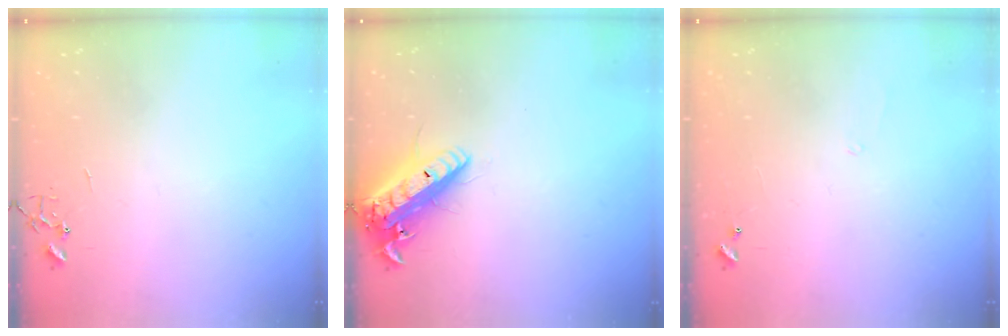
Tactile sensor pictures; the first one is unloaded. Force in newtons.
{"total": 17.1, "press": 16.8, "slide": 3.3}
{"total": 5.6, "press": 5.6, "slide": 0.4}